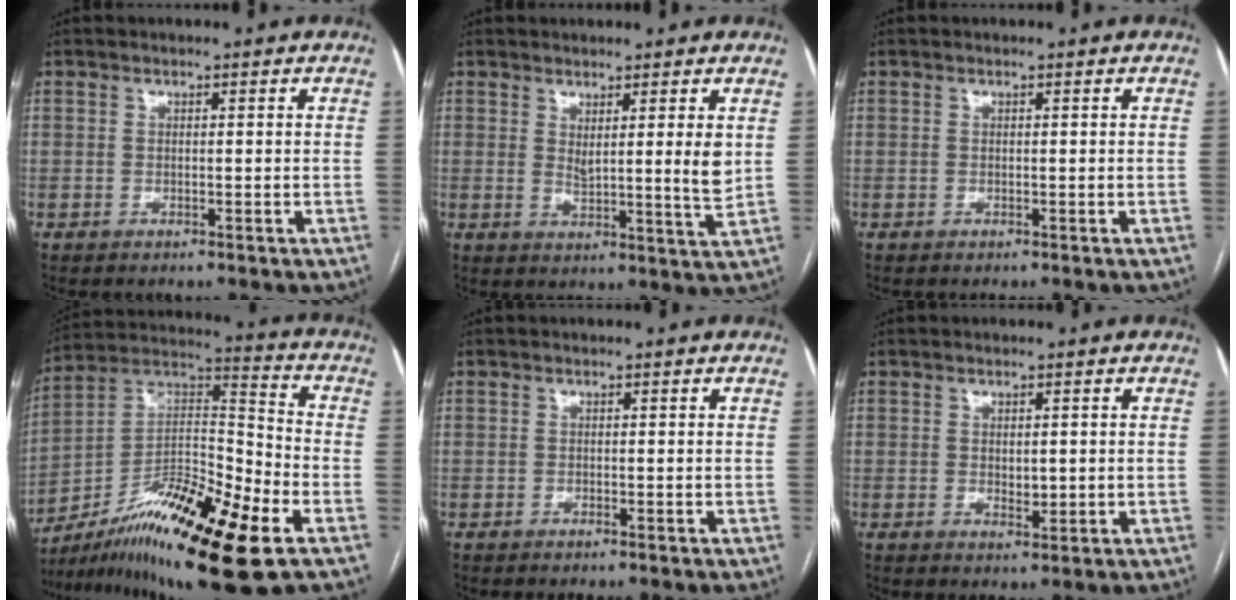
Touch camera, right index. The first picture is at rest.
{"total": 5.4, "force": [2.1, -0.1, 5.0], "torque": [-0.073, -0.019, 0.033]}
{"total": 0.0}
{"total": 21.9, "force": [-12.2, 3.0, 17.9], "torque": [-0.308, -0.002, -0.205]}
{"total": 0.0}
{"total": 2.0, "force": [0.1, 1.0, 1.7], "torque": [-0.026, -0.005, 0.004]}